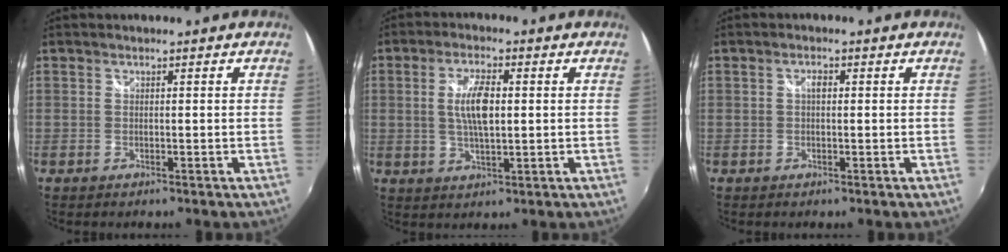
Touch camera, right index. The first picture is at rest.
{"total": 6.8, "force": [0.8, 2.2, 6.3], "torque": [-0.122, 0.002, 0.015]}
{"total": 1.4, "force": [0.2, 0.7, 1.2], "torque": [-0.021, 0.005, 0.000]}